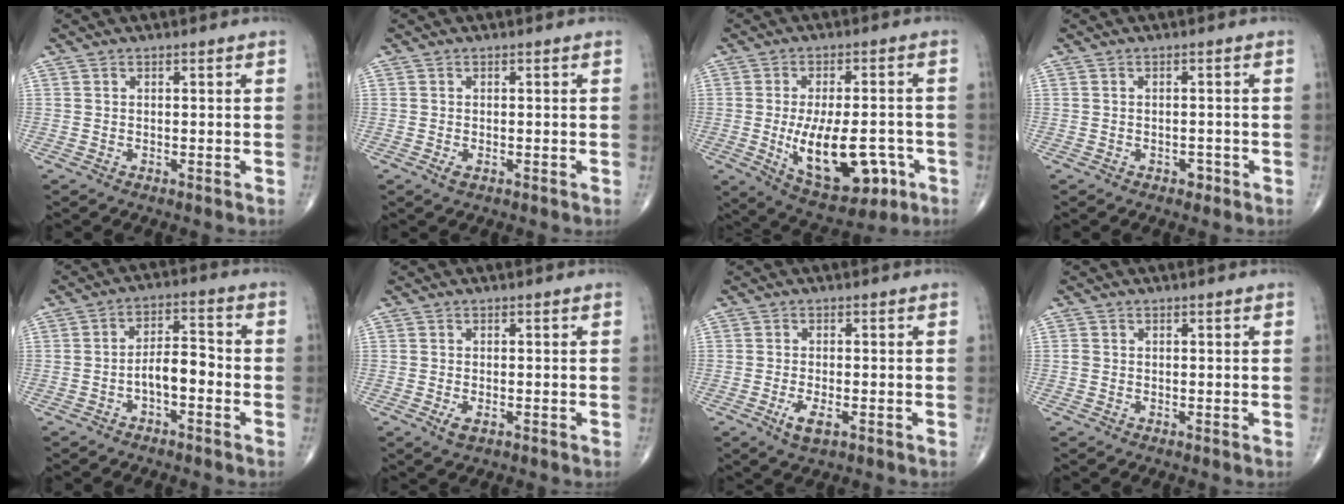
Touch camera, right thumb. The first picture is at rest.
{"total": 1.1, "force": [-0.5, 0.5, 0.9], "torque": [-0.020, -0.003, -0.010]}
{"total": 15.9, "force": [-4.1, 7.7, 13.3], "torque": [-0.192, 0.007, -0.042]}
{"total": 1.4, "force": [-0.9, 0.9, 0.7], "torque": [-0.005, 0.004, -0.014]}
{"total": 6.2, "force": [-2.2, 2.8, 5.0], "torque": [-0.073, 0.035, -0.043]}
{"total": 2.1, "force": [-0.9, 0.9, 1.7], "torque": [-0.034, -0.002, -0.015]}
{"total": 3.7, "force": [-1.5, 1.4, 3.1], "torque": [-0.061, -0.004, -0.025]}
{"total": 0.8, "force": [-0.2, 0.7, 0.3], "torque": [-0.004, 0.001, -0.004]}